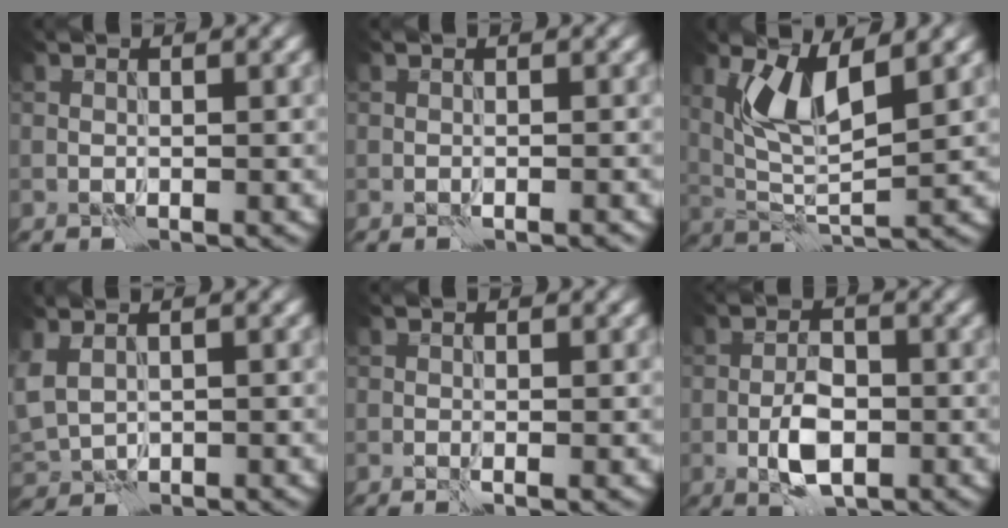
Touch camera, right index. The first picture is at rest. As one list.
[{"total": 0.7, "force": [-0.4, 0.0, 0.5], "torque": [-0.006, 0.003, -0.009]}, {"total": 5.1, "force": [2.2, 1.6, 4.3], "torque": [-0.087, -0.007, 0.047]}, {"total": 3.0, "force": [0.9, 2.2, 1.8], "torque": [-0.055, 0.000, 0.027]}, {"total": 1.0, "force": [-0.3, 0.1, 0.9], "torque": [-0.017, -0.003, -0.006]}, {"total": 4.0, "force": [-1.5, 1.8, 3.3], "torque": [-0.060, 0.002, -0.029]}]